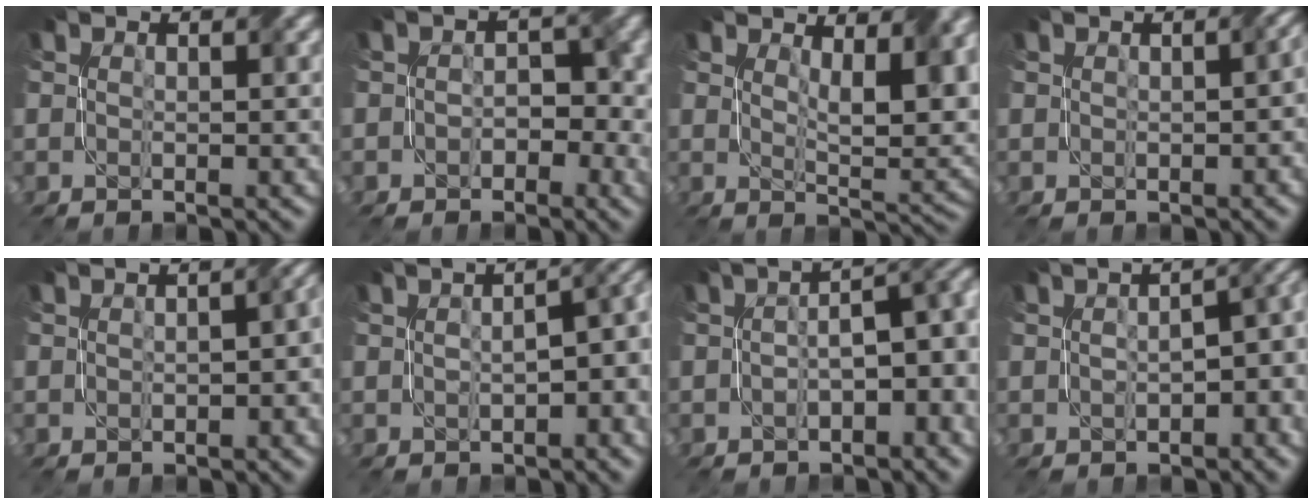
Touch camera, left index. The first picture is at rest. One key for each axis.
{"total": 2.7, "fx": -0.8, "fy": 2.0, "fz": 1.6, "tx": -0.009, "ty": 0.003, "tz": -0.007}
{"total": 7.0, "fx": 3.4, "fy": 2.5, "fz": 5.6, "tx": -0.081, "ty": 0.000, "tz": 0.068}
{"total": 3.0, "fx": 0.0, "fy": 1.7, "fz": 2.5, "tx": -0.013, "ty": 0.000, "tz": 0.013}
{"total": 4.2, "fx": -0.5, "fy": 2.4, "fz": 3.4, "tx": -0.017, "ty": 0.002, "tz": 0.004}
{"total": 5.6, "fx": -0.4, "fy": 2.6, "fz": 4.9, "tx": -0.053, "ty": 0.008, "tz": 0.006}
{"total": 5.6, "fx": -0.9, "fy": 2.6, "fz": 4.9, "tx": -0.059, "ty": 0.012, "tz": -0.010}
{"total": 5.2, "fx": -0.8, "fy": 2.6, "fz": 4.4, "tx": -0.043, "ty": 0.006, "tz": -0.003}